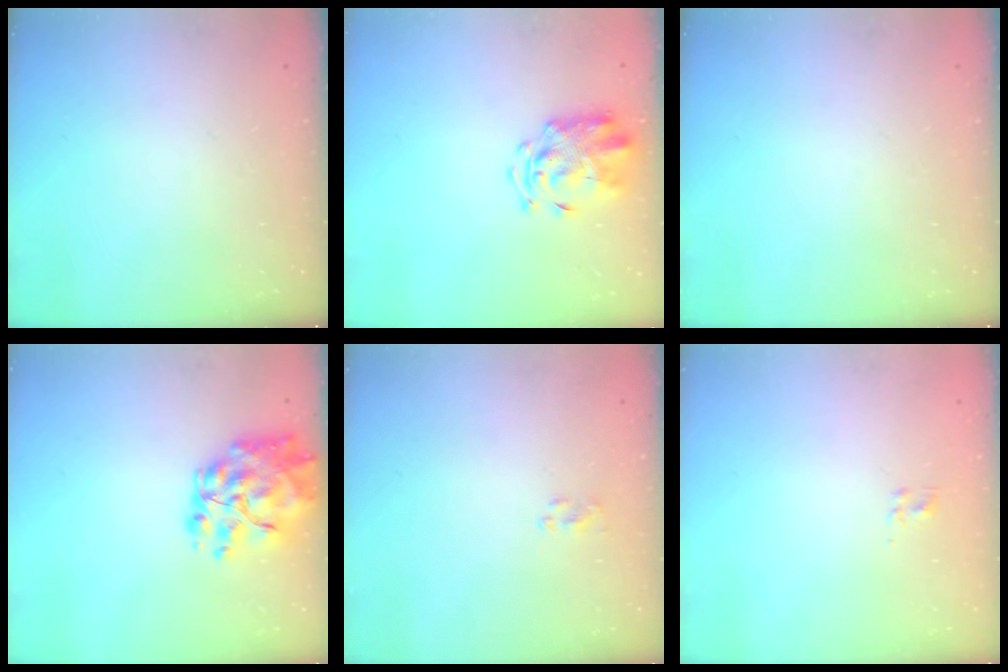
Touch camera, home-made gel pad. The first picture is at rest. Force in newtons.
{"total": 3.3, "press": 3.2, "slide": 0.8}
{"total": 0.0}
{"total": 14.2, "press": 13.6, "slide": 4.0}
{"total": 1.3, "press": 1.2, "slide": 0.5}
{"total": 1.9, "press": 1.5, "slide": 1.1}